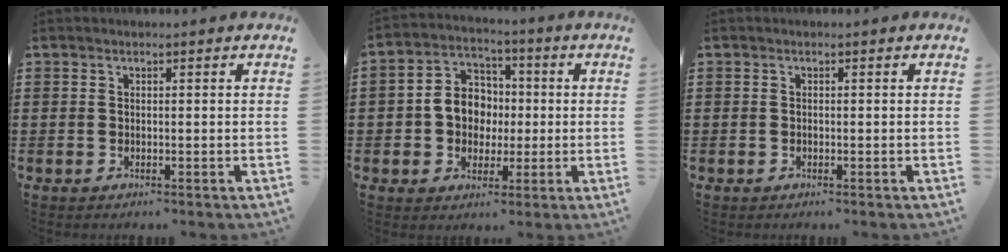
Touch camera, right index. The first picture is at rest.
{"total": 6.9, "force": [-0.4, 6.2, 3.0], "torque": [-0.067, 0.019, -0.008]}
{"total": 0.0}